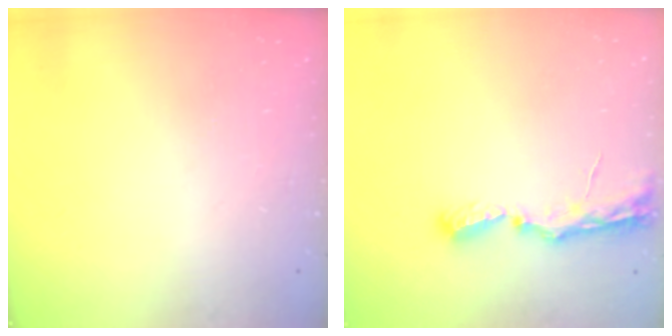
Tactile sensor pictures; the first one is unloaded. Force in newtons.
{"total": 8.0, "press": 8.0, "slide": 0.7}